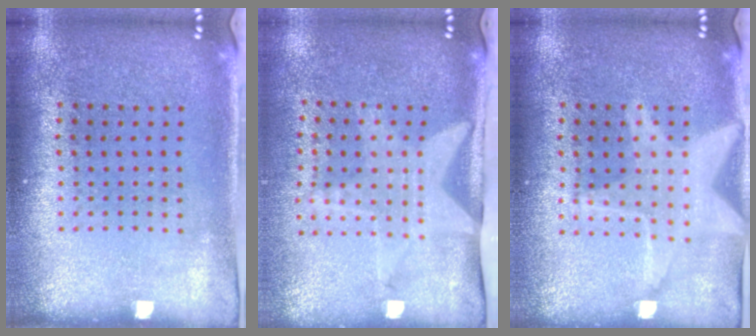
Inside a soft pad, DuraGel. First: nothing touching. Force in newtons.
{"total": 2.0, "press": 1.5, "slide": 1.4}
{"total": 2.1, "press": 2.1, "slide": 0.2}